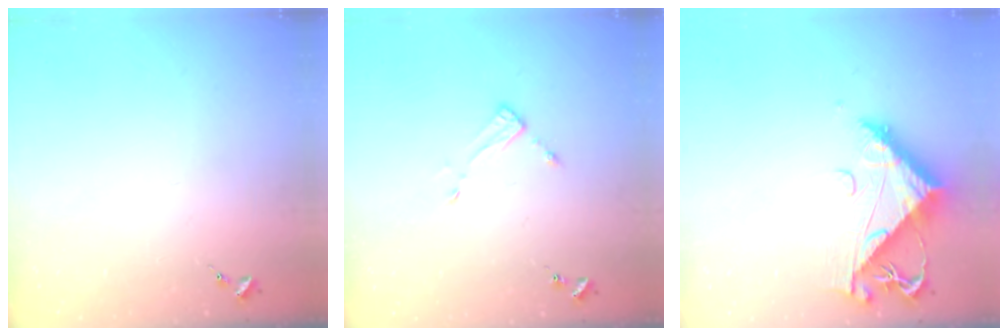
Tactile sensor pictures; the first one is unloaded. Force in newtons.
{"total": 3.5, "press": 3.5, "slide": 0.1}
{"total": 10.1, "press": 10.0, "slide": 1.0}